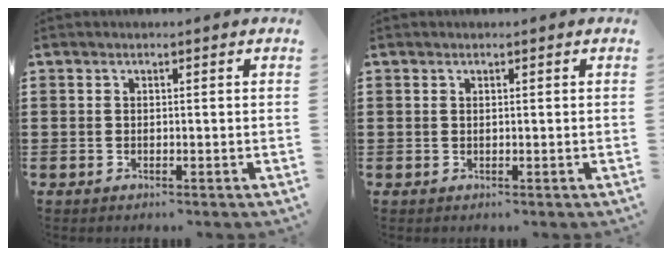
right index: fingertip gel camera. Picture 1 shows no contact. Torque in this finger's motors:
{"motor_torque": [2.14, 0.00, 0.03, 0.02]}